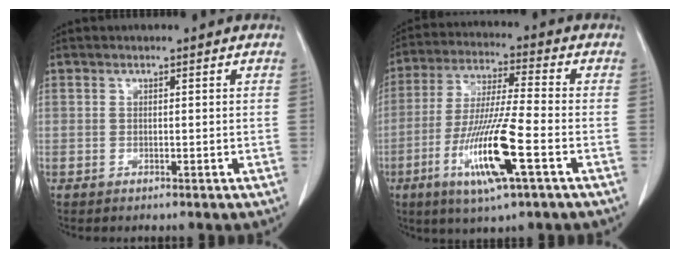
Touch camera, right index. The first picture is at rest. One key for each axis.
{"total": 13.9, "fx": -5.2, "fy": 0.5, "fz": 12.9, "tx": -0.259, "ty": -0.022, "tz": -0.096}